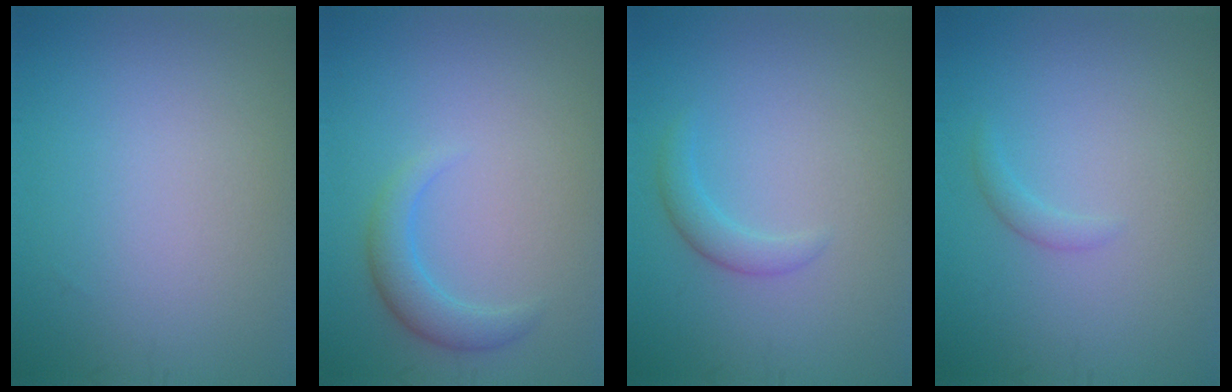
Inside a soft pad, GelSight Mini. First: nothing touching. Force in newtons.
{"total": 2.5, "press": 2.5, "slide": 0.1}
{"total": 1.7, "press": 1.7, "slide": 0.1}
{"total": 1.0, "press": 0.9, "slide": 0.2}